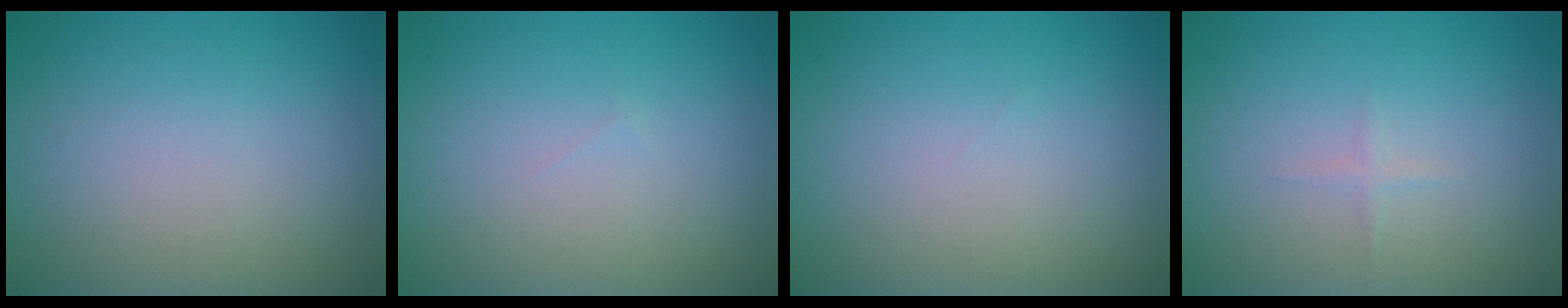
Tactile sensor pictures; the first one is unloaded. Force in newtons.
{"total": 0.0}
{"total": 0.0}
{"total": 0.6, "press": 0.6, "slide": 0.0}